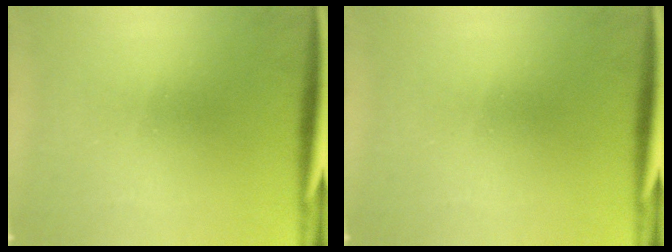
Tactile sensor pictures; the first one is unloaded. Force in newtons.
{"total": 0.0}